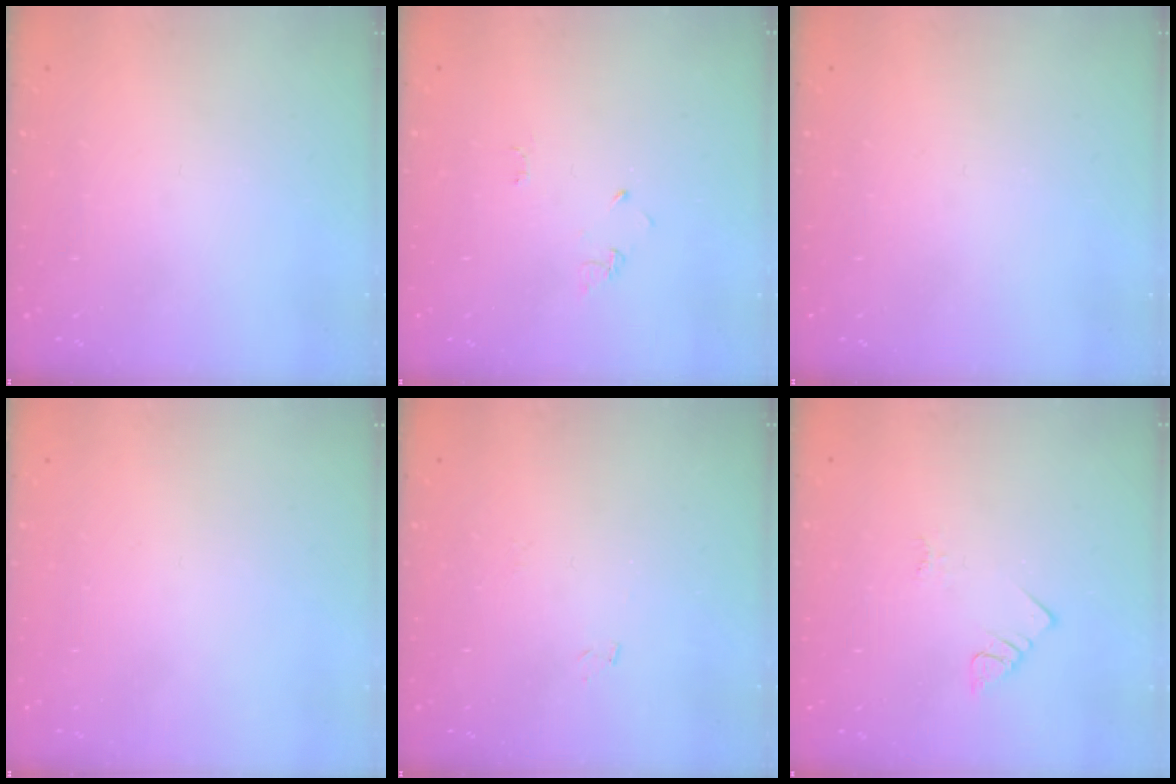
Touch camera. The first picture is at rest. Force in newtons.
{"total": 2.6, "press": 2.6, "slide": 0.4}
{"total": 0.0}
{"total": 1.5, "press": 1.5, "slide": 0.1}
{"total": 4.1, "press": 4.1, "slide": 0.4}
{"total": 2.0, "press": 2.0, "slide": 0.4}